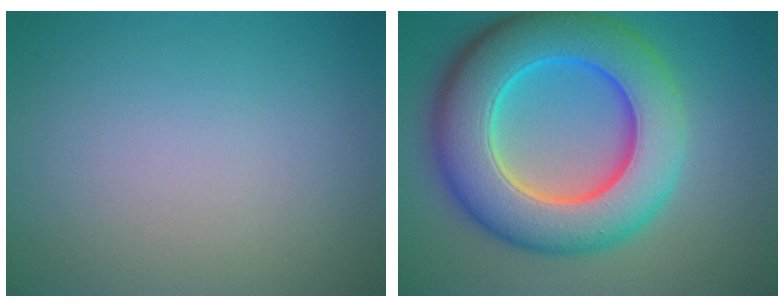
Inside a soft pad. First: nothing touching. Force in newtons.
{"total": 11.9, "press": 11.9, "slide": 0.4}